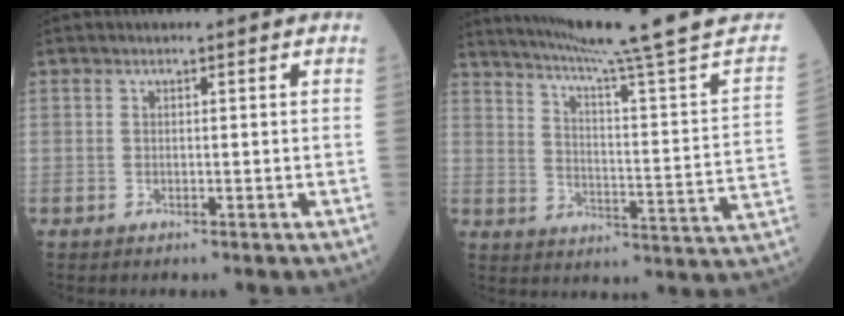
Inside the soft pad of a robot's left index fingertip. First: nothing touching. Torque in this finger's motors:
{"motor_torque": [-0.24, -0.38, -0.01, 0.07]}